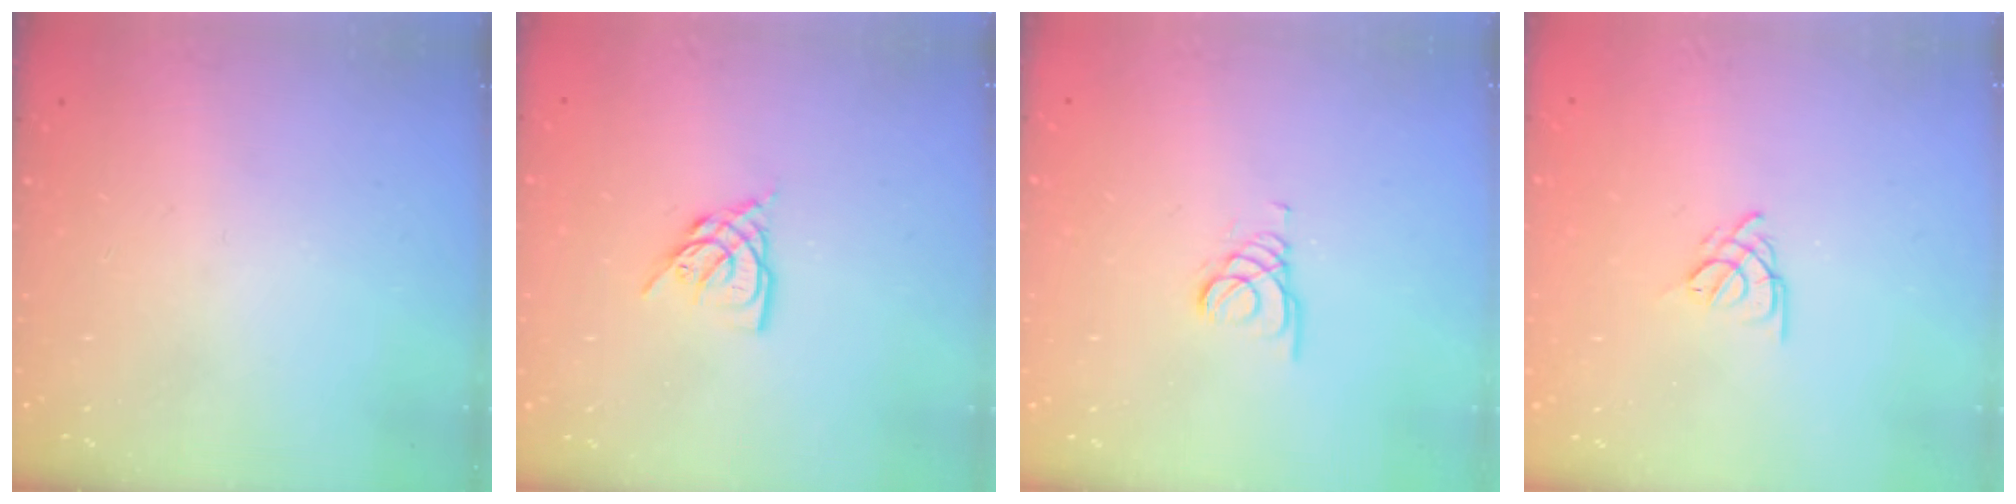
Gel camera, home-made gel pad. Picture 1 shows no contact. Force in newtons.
{"total": 8.0, "press": 7.9, "slide": 1.1}
{"total": 1.5, "press": 1.5, "slide": 0.1}
{"total": 3.8, "press": 3.8, "slide": 0.6}